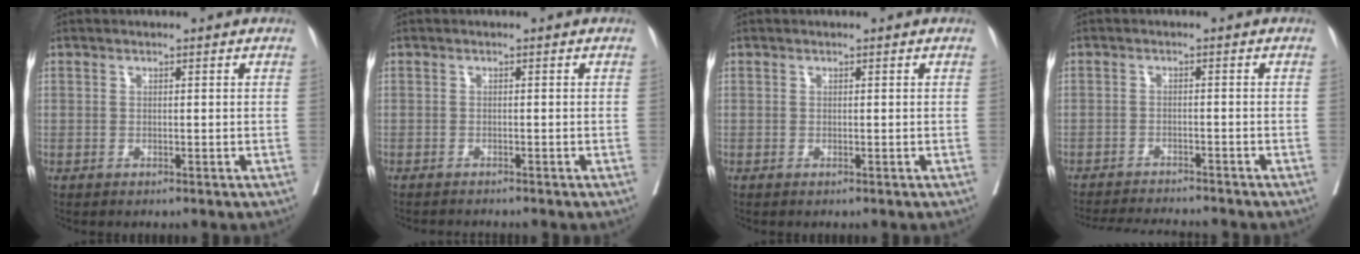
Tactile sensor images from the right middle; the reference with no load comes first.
{"total": 1.7, "force": [-1.7, 0.0, 0.3], "torque": [-0.006, -0.005, -0.025]}
{"total": 0.0}
{"total": 9.4, "force": [-9.0, 0.6, 2.8], "torque": [-0.040, -0.009, -0.130]}